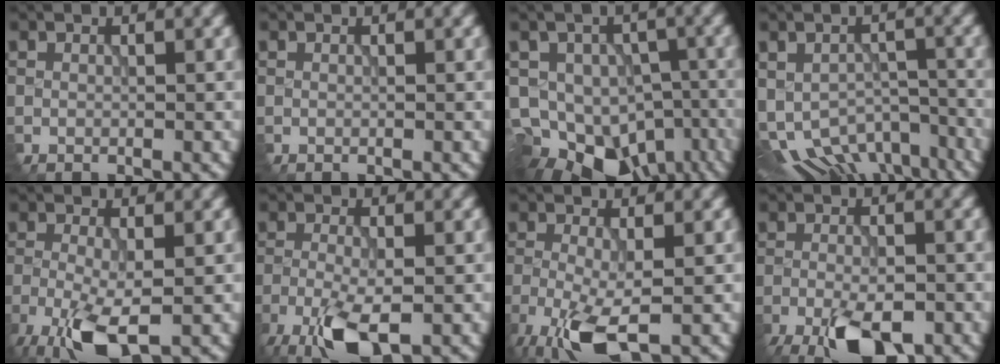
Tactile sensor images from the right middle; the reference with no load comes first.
{"total": 0.0}
{"total": 15.7, "force": [-9.6, 10.6, 6.4], "torque": [-0.110, -0.028, -0.120]}
{"total": 10.9, "force": [-8.0, 5.3, 5.0], "torque": [-0.095, -0.026, -0.099]}
{"total": 7.4, "force": [-3.9, 2.7, 5.7], "torque": [-0.133, -0.018, -0.069]}
{"total": 6.9, "force": [-4.1, 2.4, 5.0], "torque": [-0.116, -0.017, -0.077]}
{"total": 7.0, "force": [-3.6, 2.6, 5.4], "torque": [-0.131, -0.016, -0.066]}
{"total": 7.8, "force": [-5.0, 2.9, 5.2], "torque": [-0.100, -0.025, -0.082]}